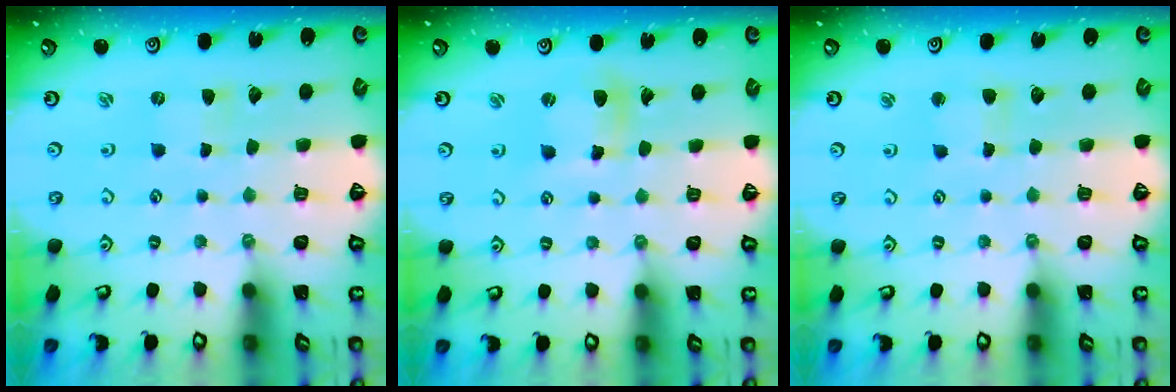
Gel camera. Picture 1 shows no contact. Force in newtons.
{"total": 6.9, "press": 6.8, "slide": 1.2}
{"total": 3.6, "press": 3.6, "slide": 0.5}